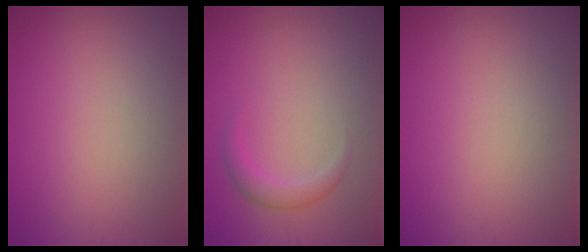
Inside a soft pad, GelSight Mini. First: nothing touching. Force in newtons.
{"total": 1.8, "press": 1.8, "slide": 0.1}
{"total": 0.0}